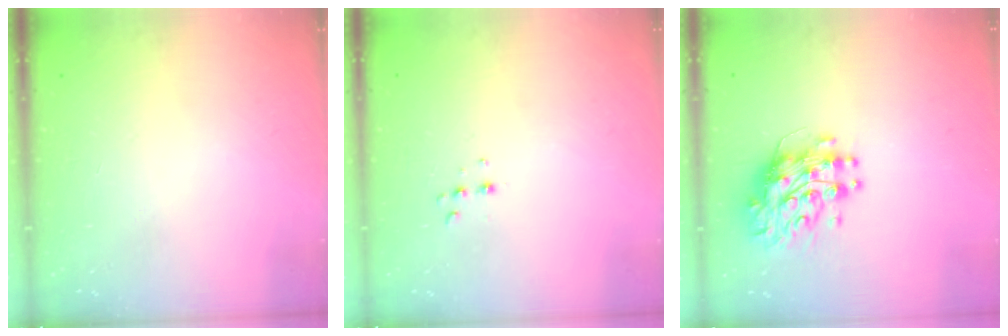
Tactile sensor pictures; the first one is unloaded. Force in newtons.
{"total": 4.7, "press": 4.6, "slide": 0.8}
{"total": 9.9, "press": 9.9, "slide": 0.9}